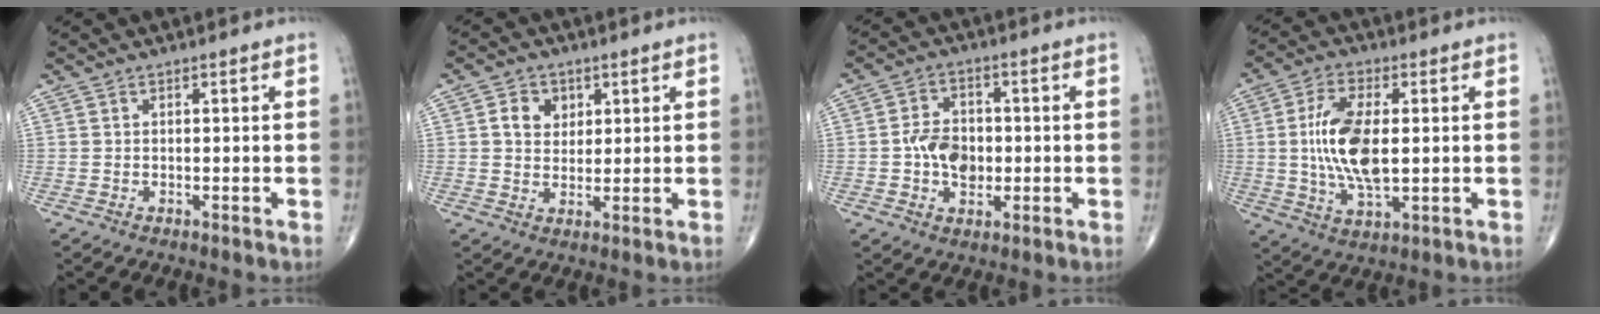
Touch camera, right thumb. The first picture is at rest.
{"total": 5.3, "force": [1.7, 4.3, 2.6], "torque": [-0.021, -0.005, 0.027]}
{"total": 9.3, "force": [-1.4, 6.6, 6.4], "torque": [-0.084, 0.017, -0.030]}
{"total": 12.9, "force": [0.4, 5.9, 11.5], "torque": [-0.221, -0.005, 0.009]}